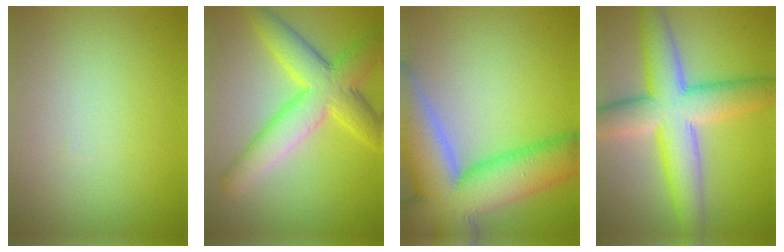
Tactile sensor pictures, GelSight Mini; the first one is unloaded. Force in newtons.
{"total": 7.4, "press": 7.4, "slide": 0.4}
{"total": 15.8, "press": 15.8, "slide": 1.0}
{"total": 9.6, "press": 9.6, "slide": 0.5}